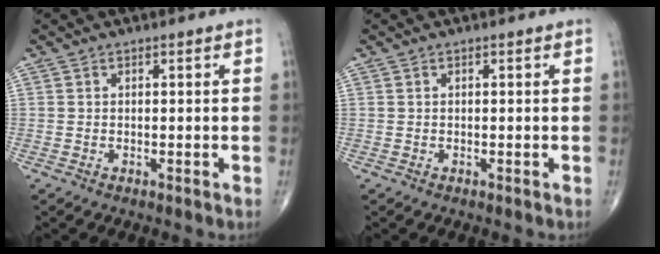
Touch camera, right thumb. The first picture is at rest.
{"total": 0.0}